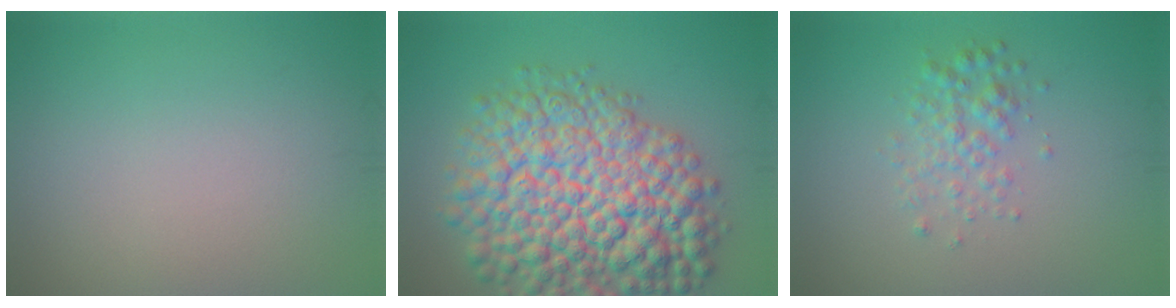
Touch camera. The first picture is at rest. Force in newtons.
{"total": 13.0, "press": 12.9, "slide": 0.5}
{"total": 2.3, "press": 2.3, "slide": 0.1}